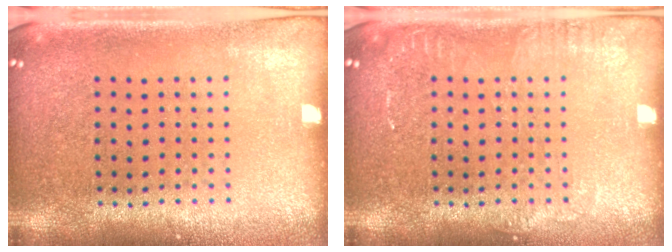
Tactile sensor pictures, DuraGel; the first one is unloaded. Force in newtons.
{"total": 1.3, "press": 1.2, "slide": 0.2}